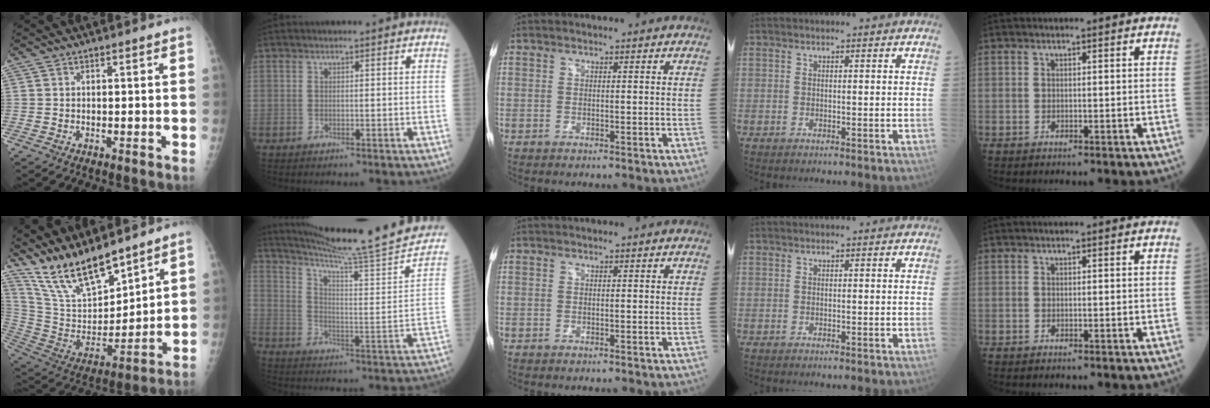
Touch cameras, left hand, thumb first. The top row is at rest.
{"thumb": {"total": 16.7, "force": [13.9, 4.7, 8.0], "torque": [-0.120, -0.076, 0.277]}, "index": {"total": 21.2, "force": [19.2, -2.5, 8.6], "torque": [-0.138, -0.085, 0.264]}}